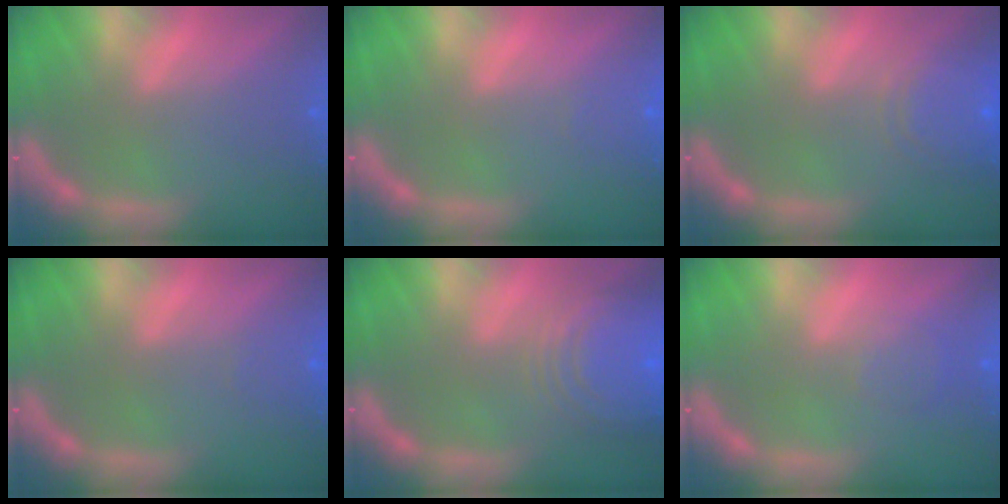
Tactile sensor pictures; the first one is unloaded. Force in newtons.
{"total": 1.0}
{"total": 5.1}
{"total": 1.0}
{"total": 10.0}
{"total": 1.5}